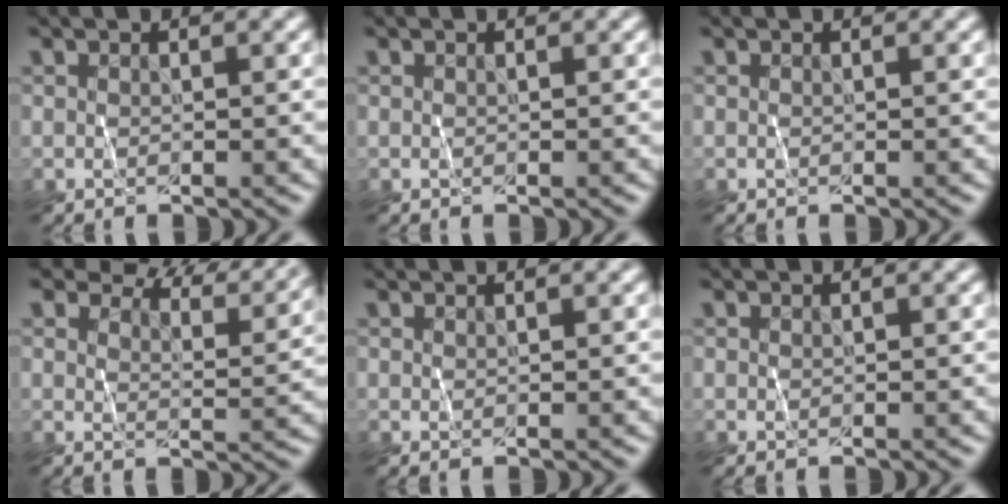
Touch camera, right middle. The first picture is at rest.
{"total": 0.0}
{"total": 0.0}
{"total": 8.1, "force": [7.1, 2.3, 3.3], "torque": [-0.054, 0.007, 0.083]}
{"total": 0.6, "force": [0.3, 0.2, 0.5], "torque": [-0.007, -0.001, 0.000]}
{"total": 0.0}